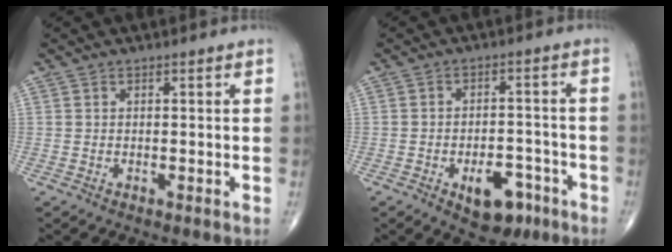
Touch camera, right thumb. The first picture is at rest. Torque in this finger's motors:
{"motor_torque": [2.96, 2.08, 0.54, -0.79, 0.06]}